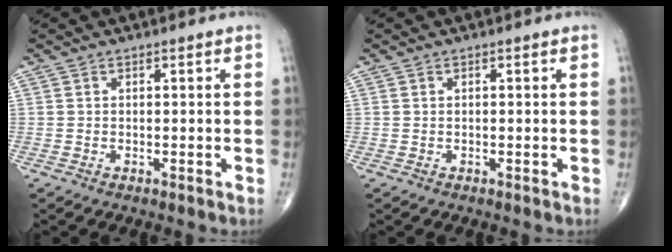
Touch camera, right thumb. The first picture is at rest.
{"total": 0.0}